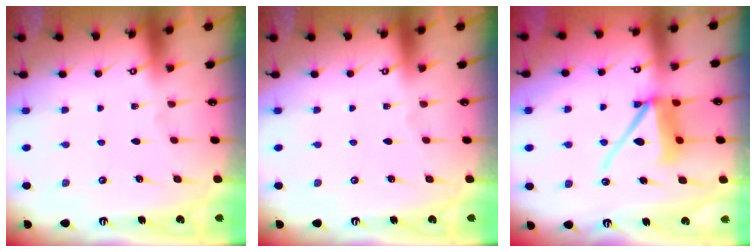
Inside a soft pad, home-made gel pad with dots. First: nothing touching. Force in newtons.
{"total": 0.0}
{"total": 11.5, "press": 11.4, "slide": 1.6}